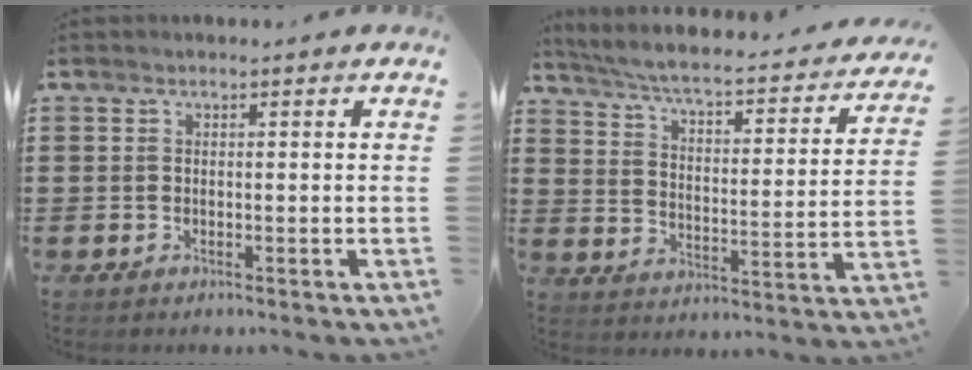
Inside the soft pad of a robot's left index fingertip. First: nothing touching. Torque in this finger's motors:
{"motor_torque": [2.14, 0.00, 0.27, 0.05]}